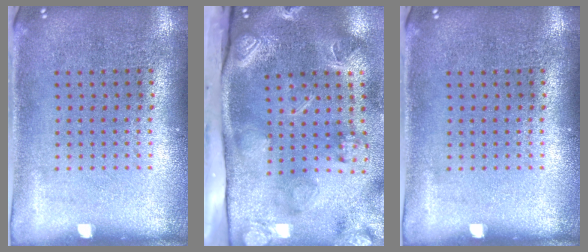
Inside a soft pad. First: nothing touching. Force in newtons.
{"total": 4.5, "press": 3.2, "slide": 3.2}
{"total": 0.0}